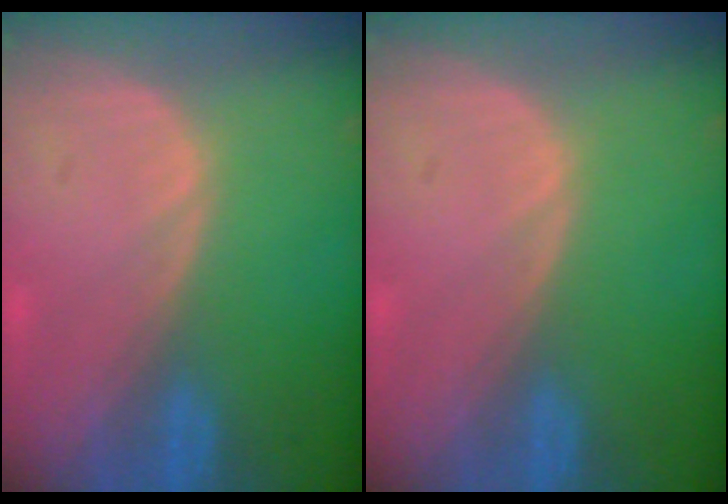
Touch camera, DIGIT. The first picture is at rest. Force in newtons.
{"total": 0.0}